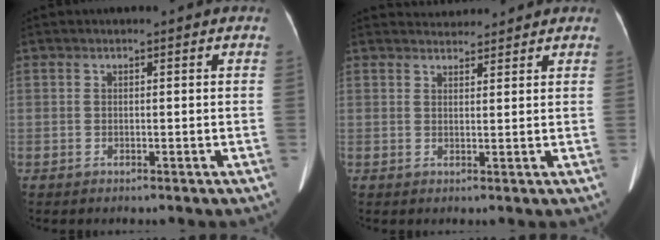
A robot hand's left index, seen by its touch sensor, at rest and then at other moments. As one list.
[{"total": 3.7, "force": [3.6, 0.9, 0.2], "torque": [-0.005, 0.022, 0.051]}]